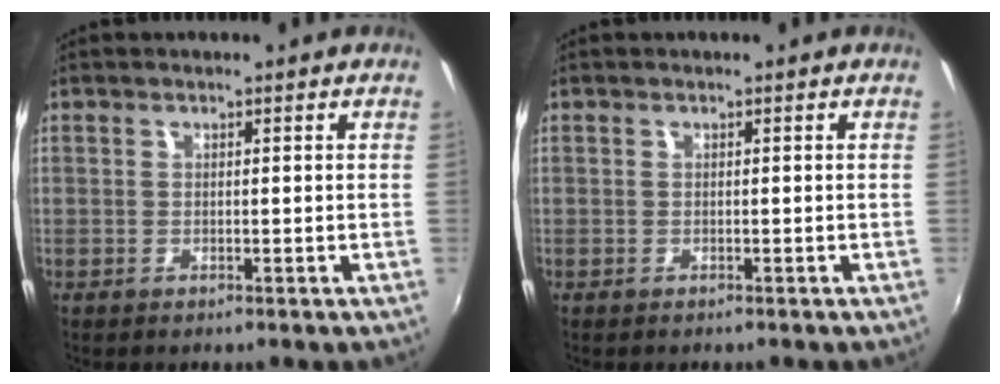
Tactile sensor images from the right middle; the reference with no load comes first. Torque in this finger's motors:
{"motor_torque": [0.05, -0.08, 0.01, 0.01]}